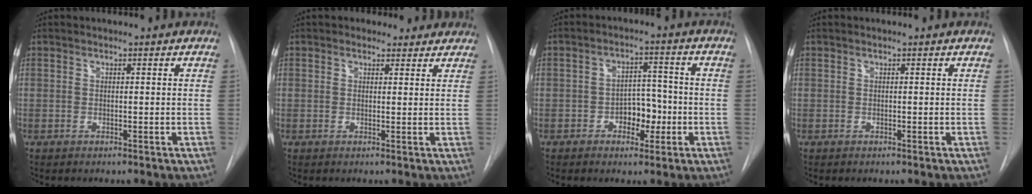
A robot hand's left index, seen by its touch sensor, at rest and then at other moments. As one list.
[{"total": 3.5, "force": [2.8, 2.1, 0.5], "torque": [0.002, 0.006, 0.024]}, {"total": 5.3, "force": [-1.9, 3.3, 3.6], "torque": [-0.048, 0.012, -0.030]}, {"total": 0.0}]